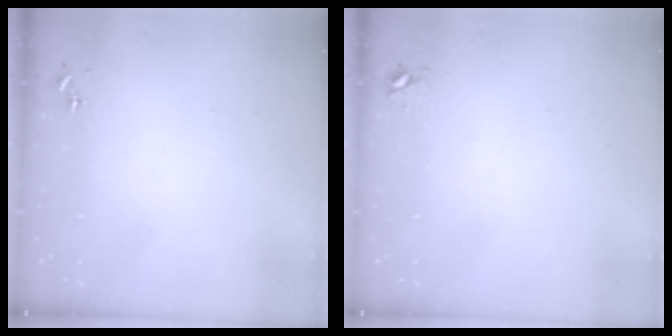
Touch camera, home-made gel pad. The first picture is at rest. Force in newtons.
{"total": 4.7, "press": 4.7, "slide": 0.6}